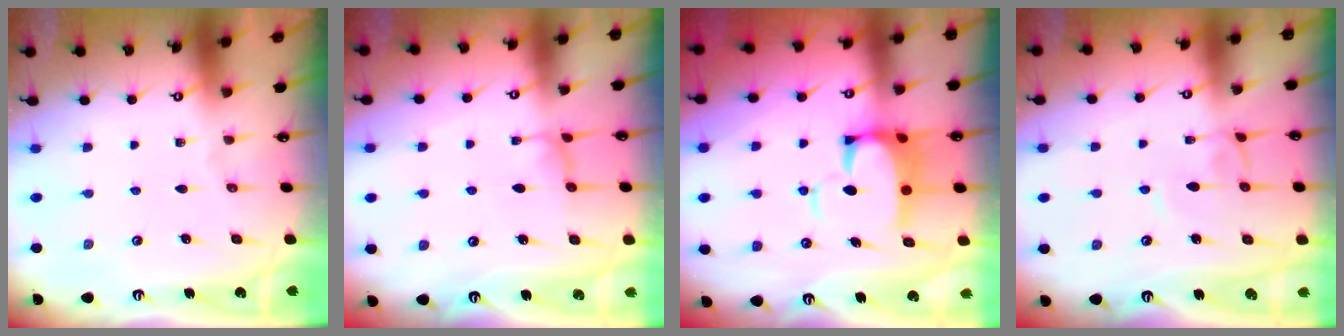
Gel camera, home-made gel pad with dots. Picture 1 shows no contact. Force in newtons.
{"total": 0.6, "press": 0.6, "slide": 0.3}
{"total": 6.0, "press": 5.9, "slide": 1.1}
{"total": 1.6, "press": 1.6, "slide": 0.1}